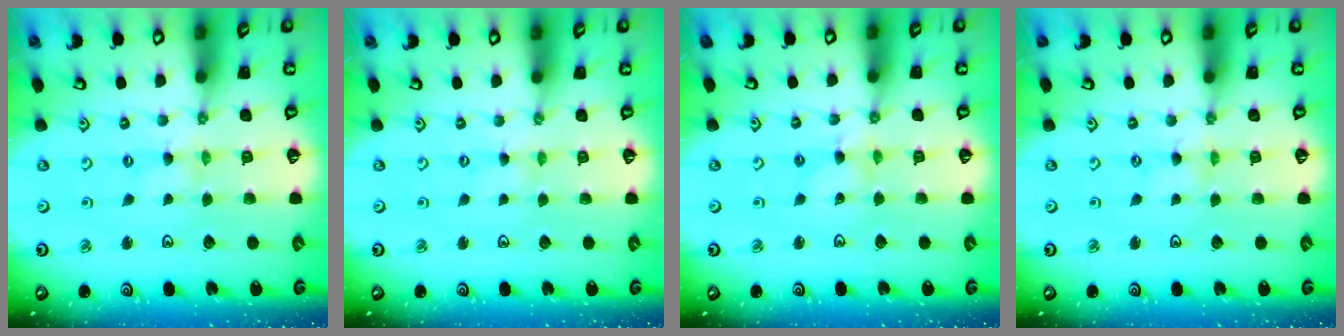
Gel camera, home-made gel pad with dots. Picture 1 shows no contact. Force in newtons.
{"total": 0.0}
{"total": 2.0, "press": 2.0, "slide": 0.3}
{"total": 0.0}